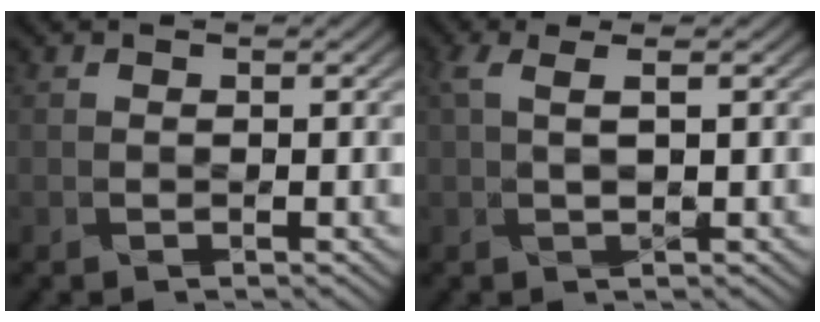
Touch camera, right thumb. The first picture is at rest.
{"total": 2.4, "force": [0.7, -0.1, 2.3], "torque": [-0.074, 0.004, 0.029]}